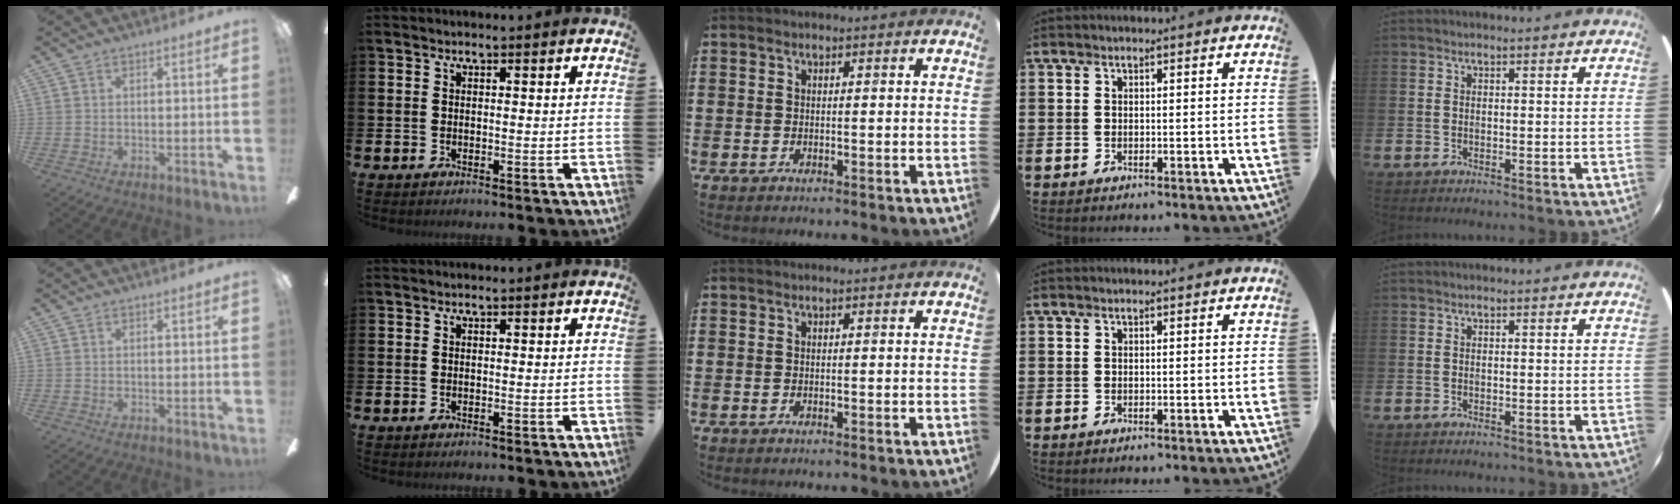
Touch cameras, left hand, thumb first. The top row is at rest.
{}